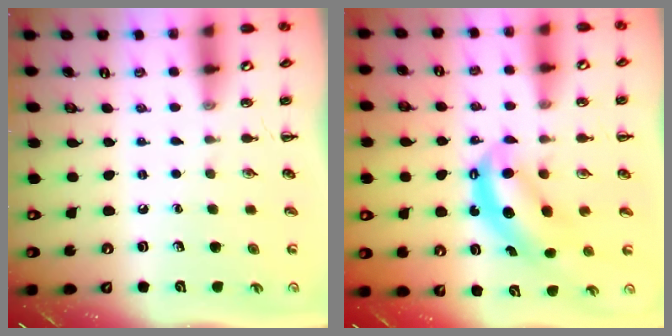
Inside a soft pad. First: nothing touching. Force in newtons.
{"total": 6.1, "press": 6.0, "slide": 1.3}